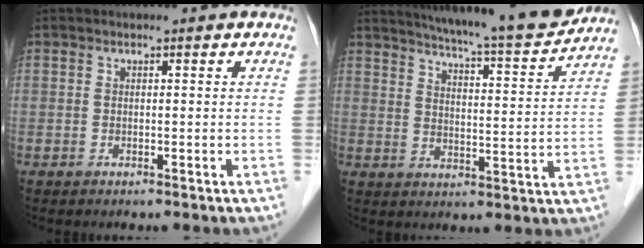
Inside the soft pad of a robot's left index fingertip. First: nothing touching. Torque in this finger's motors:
{"motor_torque": [0.01, -0.31, 0.32, 0.07]}